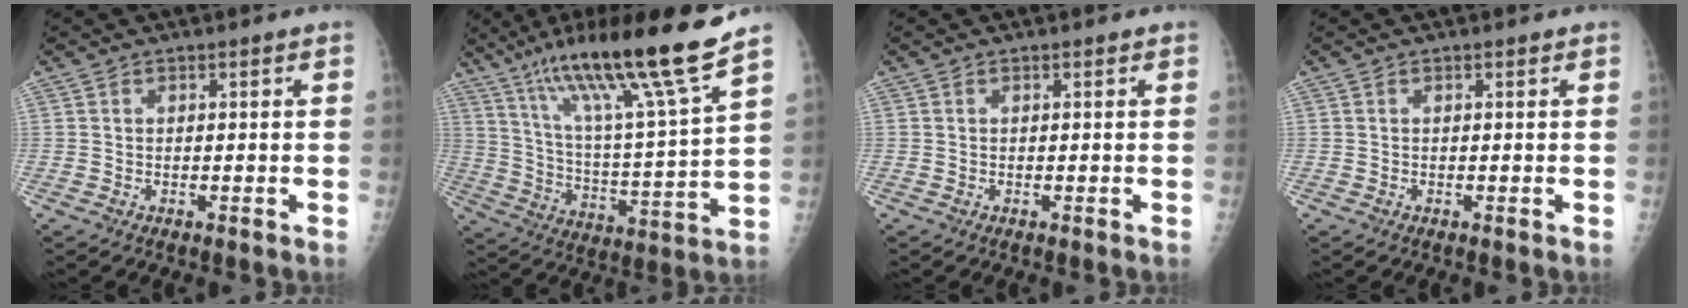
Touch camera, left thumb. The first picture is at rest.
{"total": 21.3, "force": [15.3, 0.5, 14.8], "torque": [-0.230, -0.061, 0.265]}
{"total": 0.0}
{"total": 0.0}